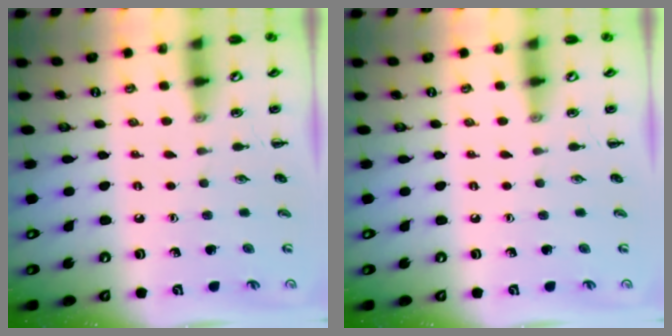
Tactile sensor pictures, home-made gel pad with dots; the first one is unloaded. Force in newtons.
{"total": 0.0}